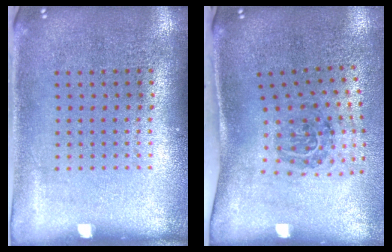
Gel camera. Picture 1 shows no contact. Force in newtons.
{"total": 1.9, "press": 1.2, "slide": 1.4}